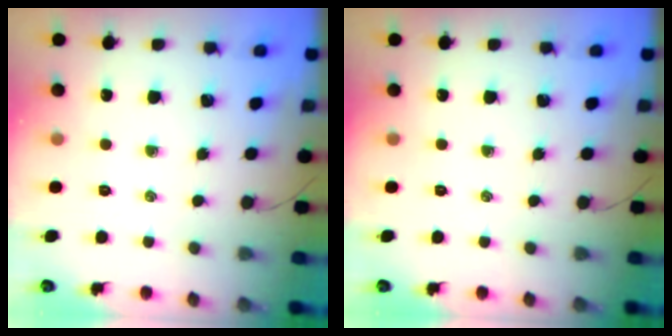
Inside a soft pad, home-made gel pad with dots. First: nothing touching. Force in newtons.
{"total": 0.0}